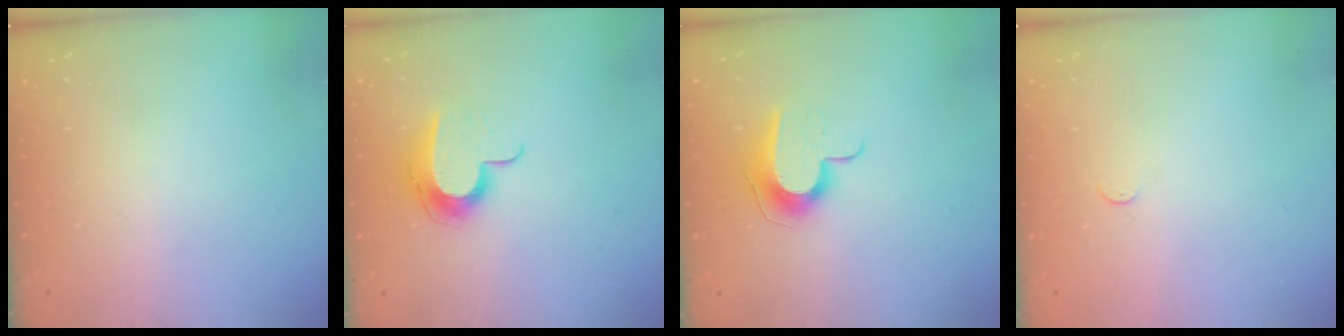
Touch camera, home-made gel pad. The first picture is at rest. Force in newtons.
{"total": 10.9, "press": 10.9, "slide": 0.7}
{"total": 9.6, "press": 9.6, "slide": 0.3}
{"total": 2.7, "press": 2.7, "slide": 0.4}